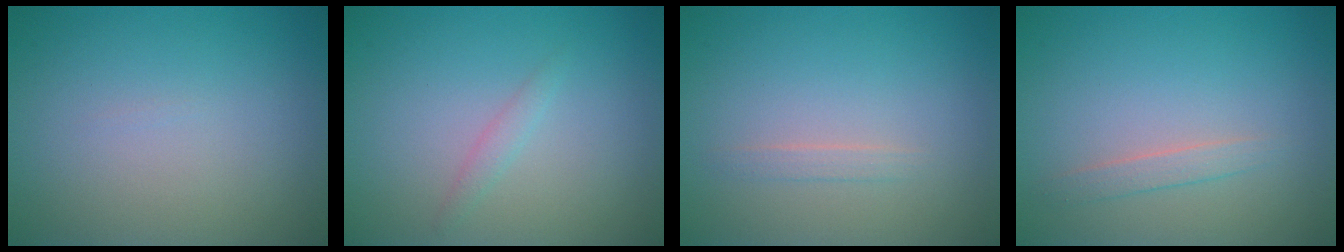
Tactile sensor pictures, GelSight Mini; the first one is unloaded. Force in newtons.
{"total": 1.0, "press": 0.9, "slide": 0.2}
{"total": 0.8, "press": 0.8, "slide": 0.0}
{"total": 1.3, "press": 1.3, "slide": 0.1}